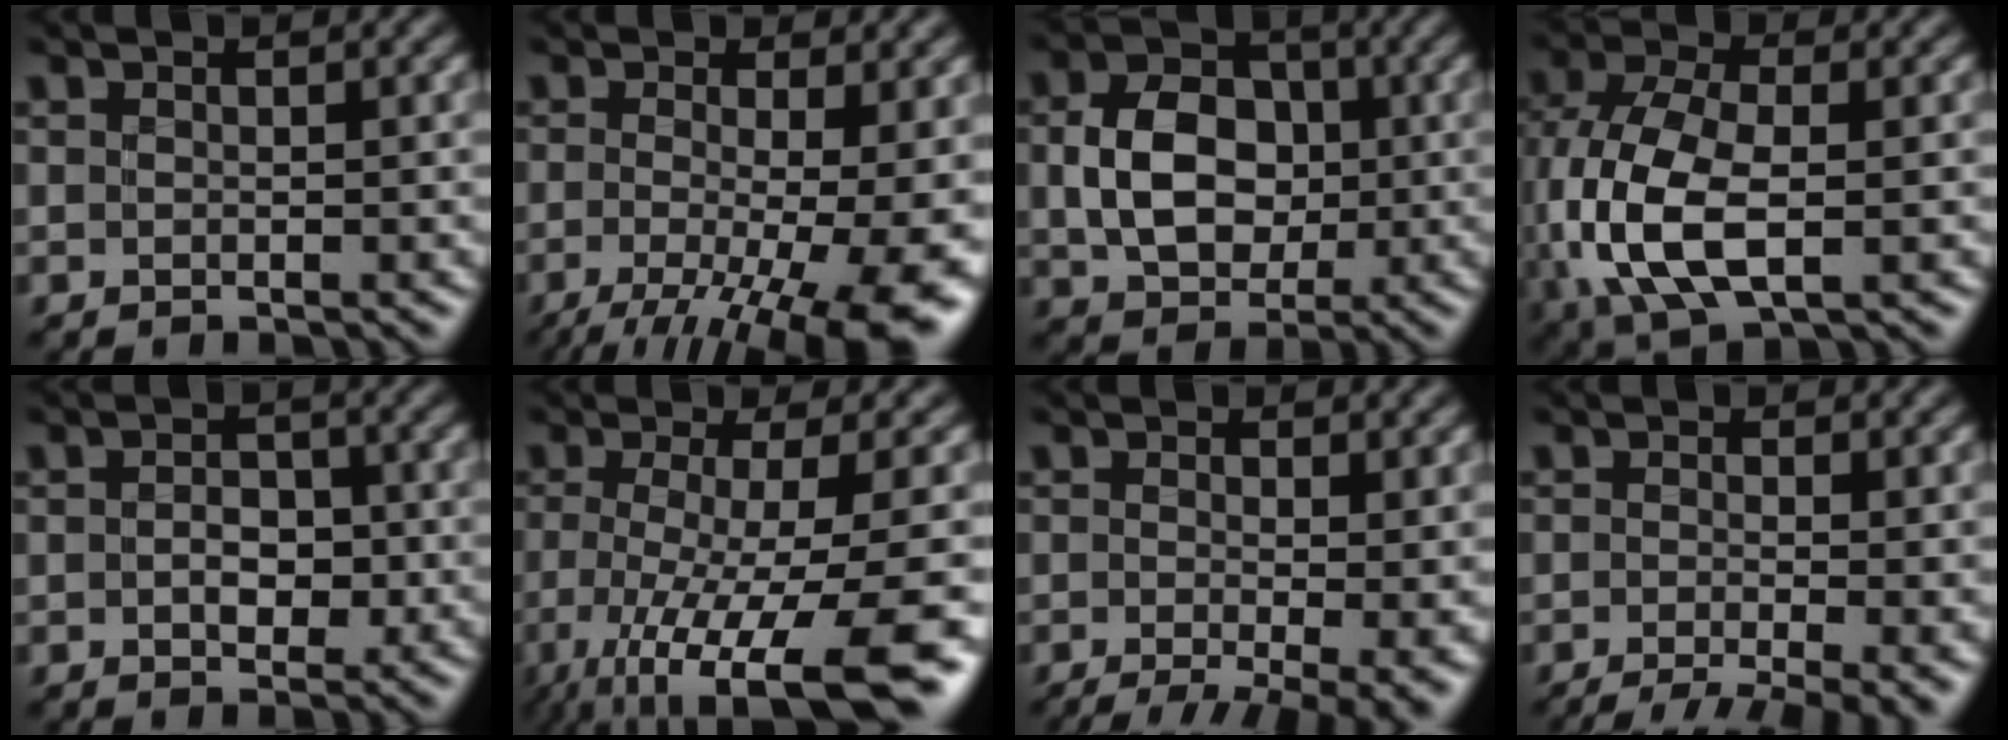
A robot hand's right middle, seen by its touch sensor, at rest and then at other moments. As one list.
[{"total": 12.4, "force": [-3.3, 4.0, 11.3], "torque": [-0.150, -0.021, -0.038]}, {"total": 6.4, "force": [-0.2, 5.0, 4.0], "torque": [-0.079, -0.002, -0.002]}, {"total": 10.0, "force": [-1.7, 5.6, 8.1], "torque": [-0.196, -0.014, -0.031]}, {"total": 2.8, "force": [-0.7, 1.9, 1.9], "torque": [-0.031, -0.006, -0.013]}, {"total": 11.5, "force": [-4.6, 2.9, 10.1], "torque": [-0.148, -0.023, -0.069]}, {"total": 5.8, "force": [-1.5, 1.5, 5.4], "torque": [-0.071, -0.019, -0.020]}, {"total": 6.3, "force": [-2.3, 1.7, 5.6], "torque": [-0.071, -0.016, -0.029]}]